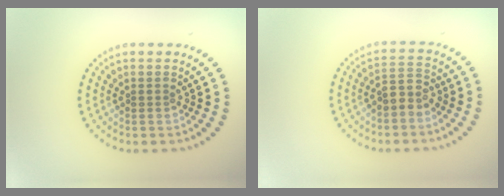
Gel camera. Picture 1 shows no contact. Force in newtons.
{"total": 2.4, "press": 2.2, "slide": 1.0}